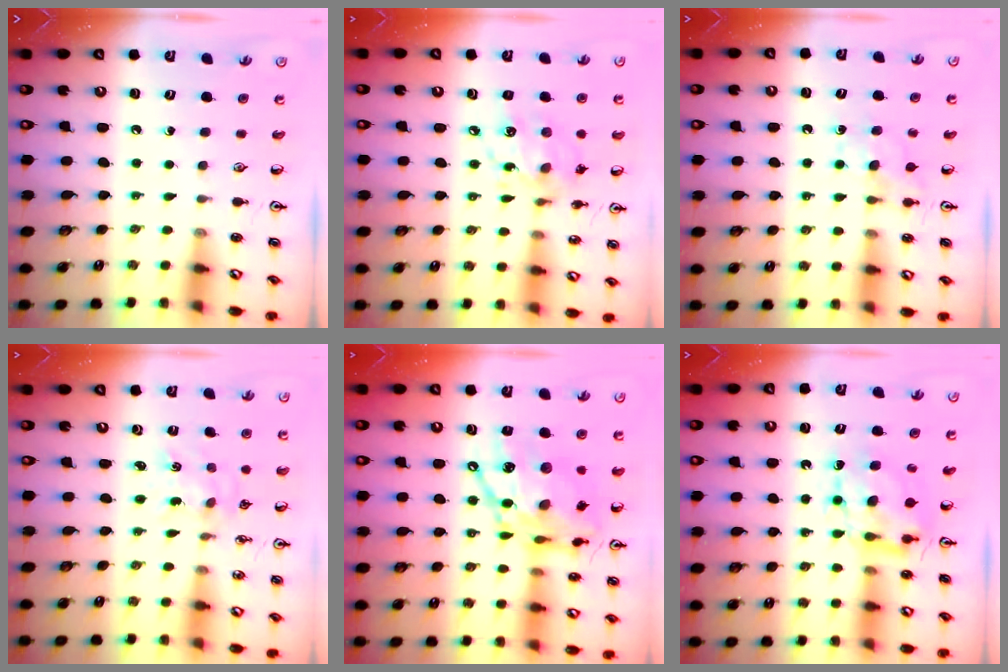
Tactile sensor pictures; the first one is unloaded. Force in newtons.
{"total": 9.8, "press": 9.8, "slide": 0.6}
{"total": 4.7, "press": 4.6, "slide": 0.6}
{"total": 2.3, "press": 2.3, "slide": 0.3}
{"total": 18.8, "press": 18.8, "slide": 1.7}
{"total": 7.1, "press": 7.1, "slide": 0.2}